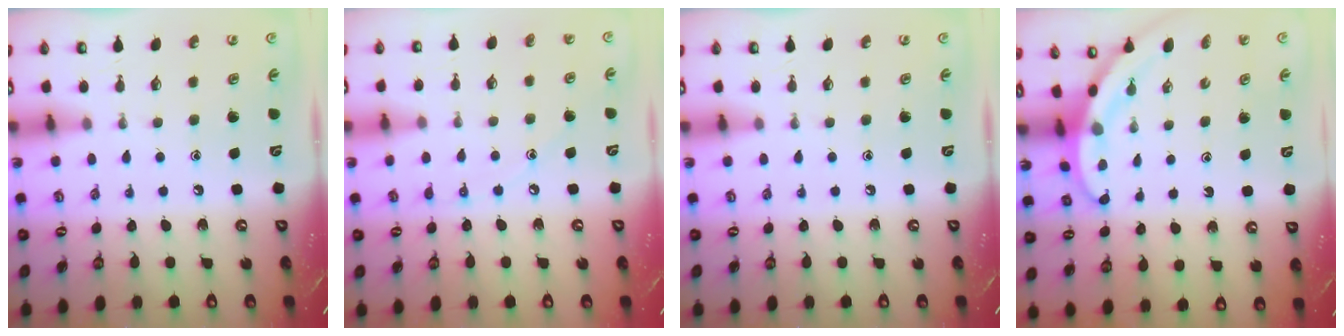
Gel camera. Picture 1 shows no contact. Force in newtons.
{"total": 6.3, "press": 6.2, "slide": 0.7}
{"total": 0.0}
{"total": 3.1, "press": 3.1, "slide": 0.1}